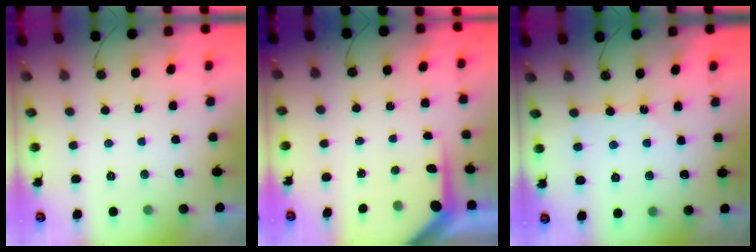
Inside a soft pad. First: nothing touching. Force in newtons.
{"total": 6.2, "press": 6.2, "slide": 0.4}
{"total": 2.4, "press": 2.4, "slide": 0.2}